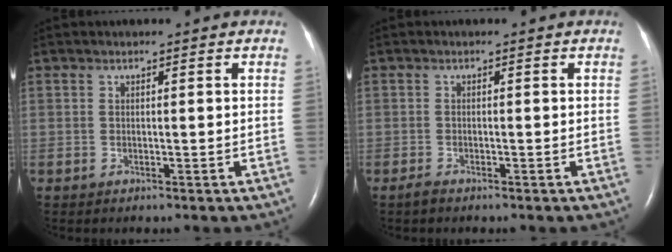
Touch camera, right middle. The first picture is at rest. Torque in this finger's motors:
{"motor_torque": [0.00, 0.09, -0.01, 0.00]}